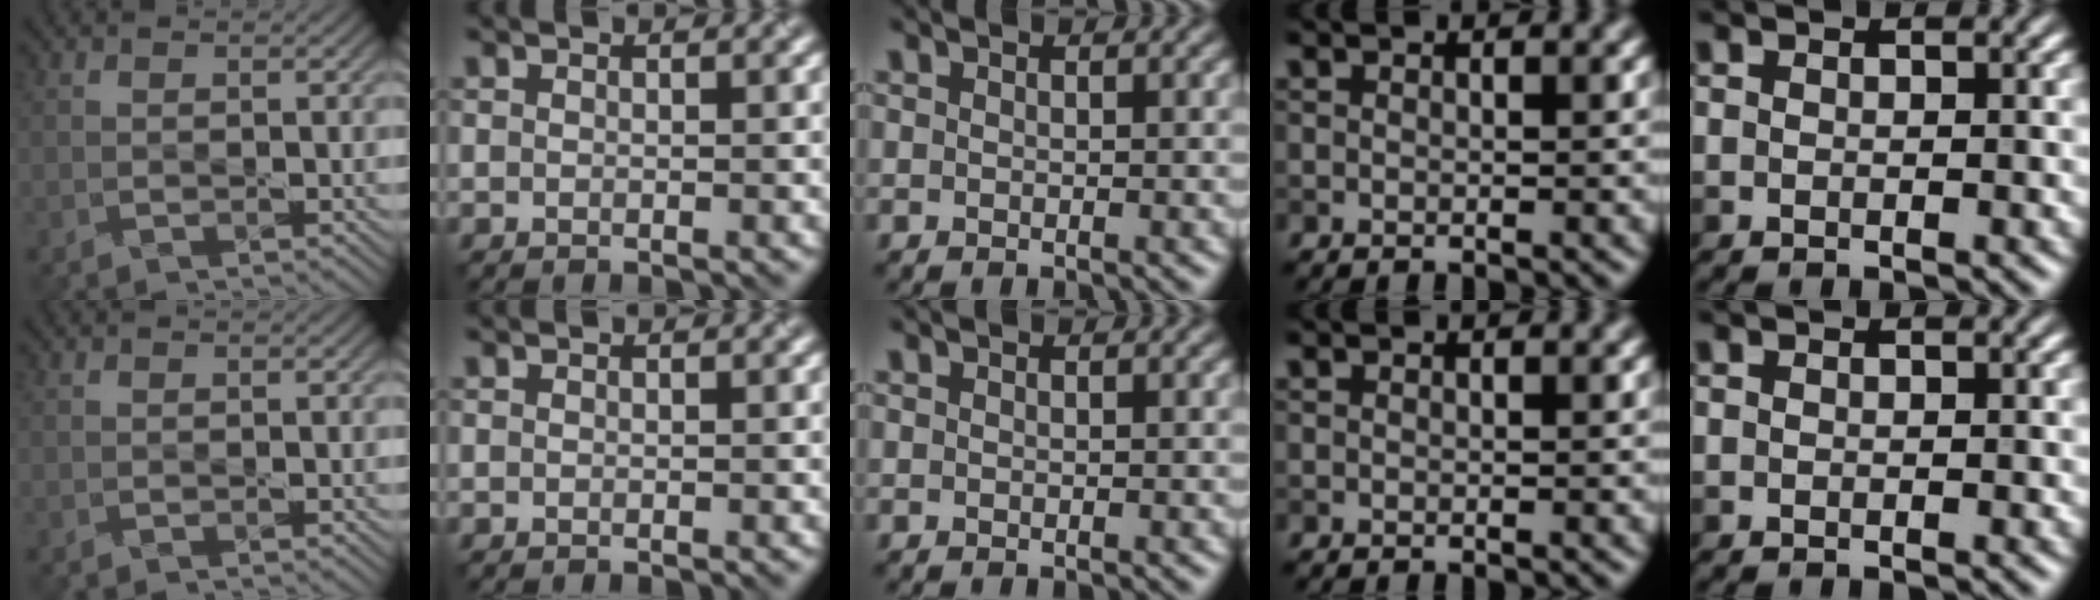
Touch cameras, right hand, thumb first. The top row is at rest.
{}